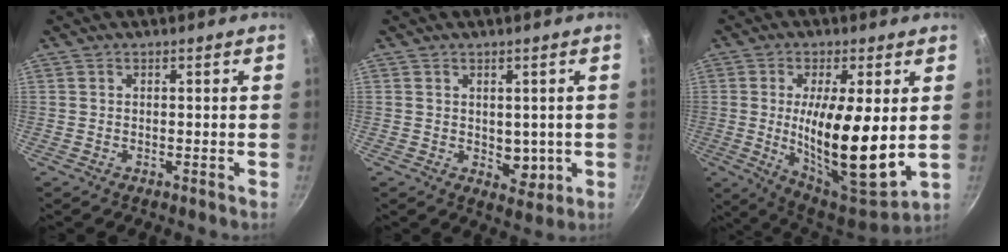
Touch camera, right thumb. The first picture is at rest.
{"total": 4.6, "force": [0.0, 3.4, 3.0], "torque": [-0.021, -0.010, 0.007]}
{"total": 18.2, "force": [0.4, 5.5, 17.3], "torque": [-0.277, -0.029, 0.013]}